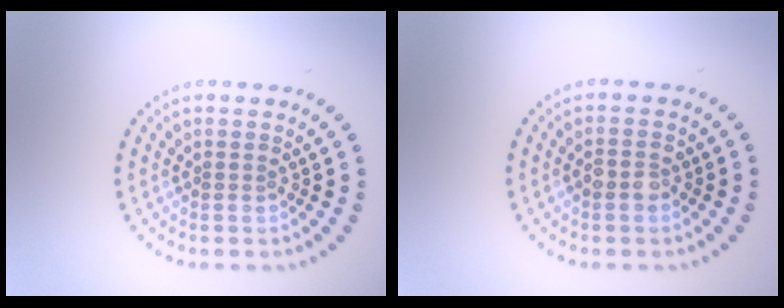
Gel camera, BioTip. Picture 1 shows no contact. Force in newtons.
{"total": 1.7, "press": 1.7, "slide": 0.3}